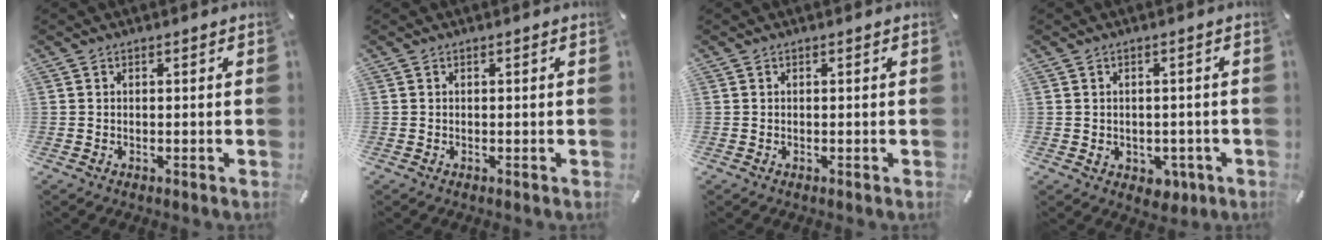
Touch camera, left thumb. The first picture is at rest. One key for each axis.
{"total": 0.0}
{"total": 0.0}
{"total": 3.6, "fx": -0.8, "fy": 3.1, "fz": 1.6, "tx": -0.002, "ty": -0.004, "tz": -0.015}